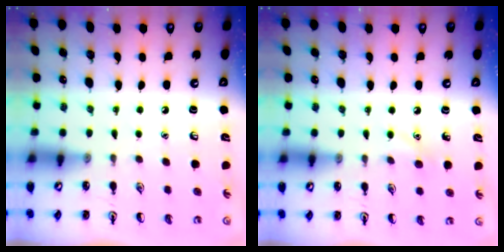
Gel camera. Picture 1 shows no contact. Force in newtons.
{"total": 5.5, "press": 5.2, "slide": 1.6}